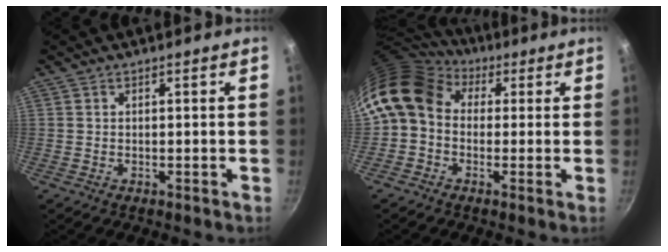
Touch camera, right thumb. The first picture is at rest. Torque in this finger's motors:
{"motor_torque": [0.24, 1.47, 0.67, -0.64, 0.15]}